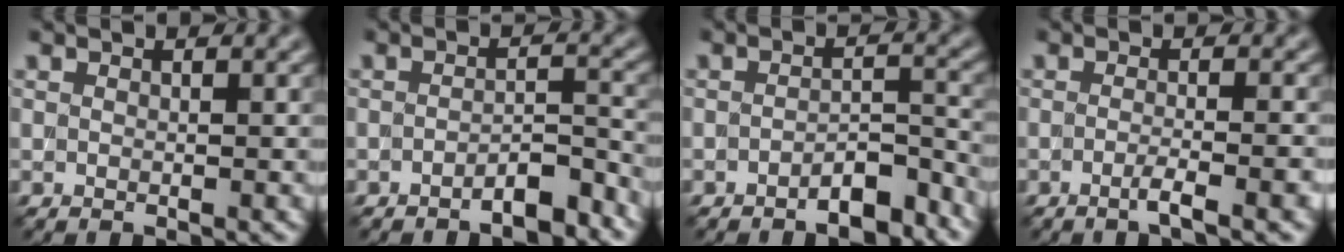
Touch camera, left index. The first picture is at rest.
{"total": 3.0, "force": [-2.3, 0.6, 1.8], "torque": [-0.026, 0.009, -0.041]}
{"total": 3.4, "force": [-2.6, 0.9, 2.0], "torque": [-0.031, 0.010, -0.043]}
{"total": 2.8, "force": [-1.2, 0.6, 2.5], "torque": [-0.033, 0.004, -0.030]}